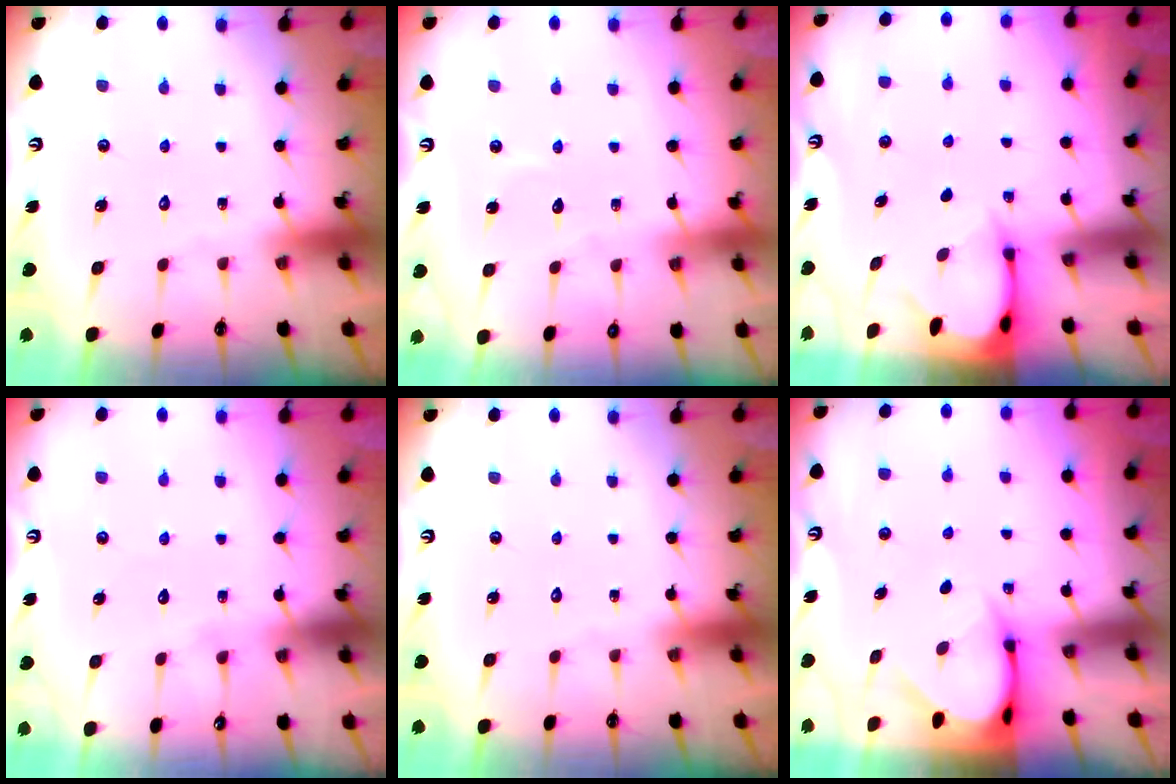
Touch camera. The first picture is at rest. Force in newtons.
{"total": 3.5, "press": 3.5, "slide": 0.2}
{"total": 2.5, "press": 2.5, "slide": 0.3}
{"total": 5.0, "press": 5.0, "slide": 0.5}
{"total": 0.0}
{"total": 4.7, "press": 4.7, "slide": 0.6}